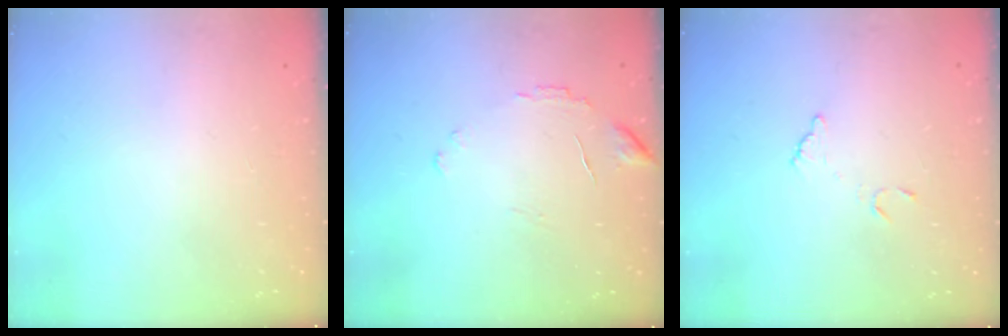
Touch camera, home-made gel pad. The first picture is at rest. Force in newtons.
{"total": 8.4, "press": 8.3, "slide": 0.5}
{"total": 5.4, "press": 5.4, "slide": 0.4}